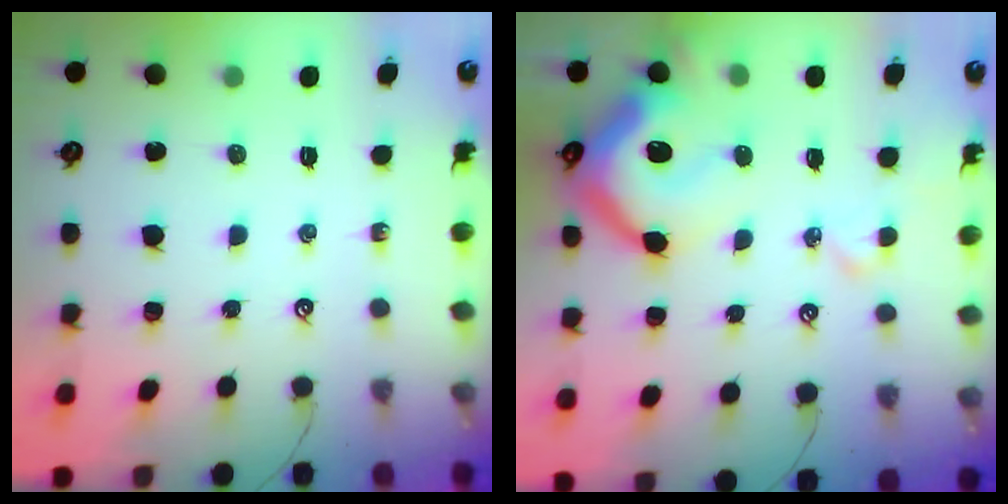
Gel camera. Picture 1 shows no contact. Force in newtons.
{"total": 18.1, "press": 17.9, "slide": 2.6}